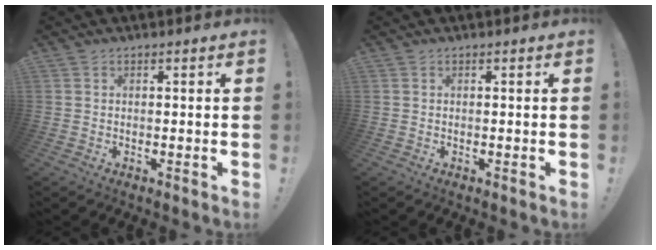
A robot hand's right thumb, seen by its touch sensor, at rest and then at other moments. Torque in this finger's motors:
{"motor_torque": [0.00, 0.00, 0.00, 0.00, 0.00]}